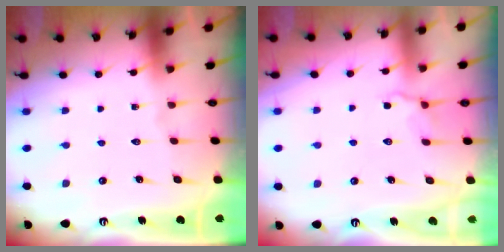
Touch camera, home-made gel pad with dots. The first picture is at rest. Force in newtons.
{"total": 3.1, "press": 2.6, "slide": 1.6}